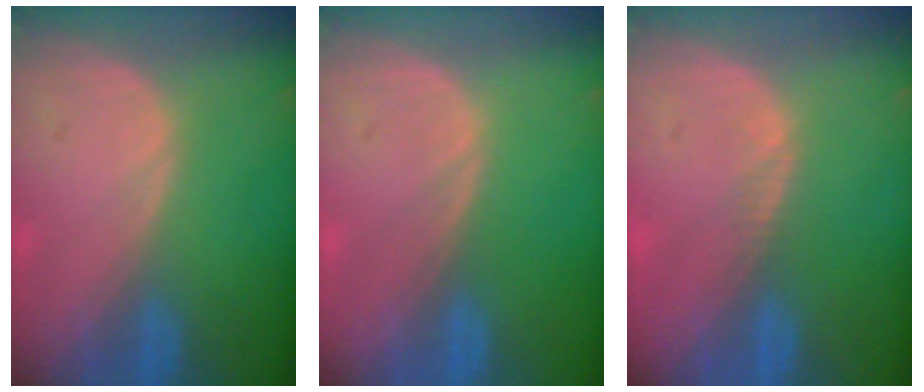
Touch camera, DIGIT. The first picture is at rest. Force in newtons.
{"total": 0.0}
{"total": 0.7, "press": 0.6, "slide": 0.4}